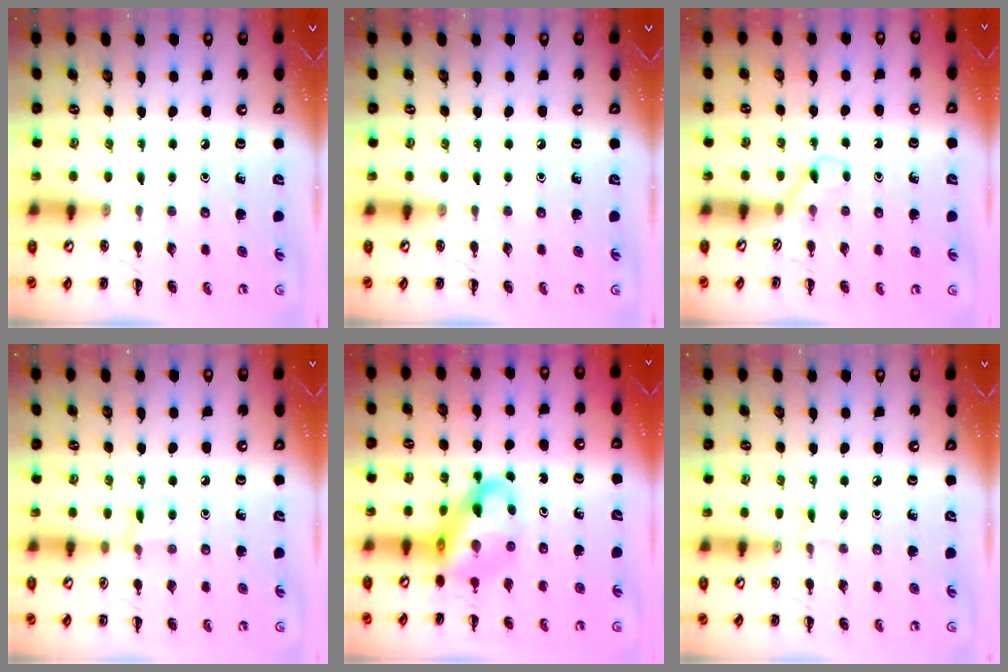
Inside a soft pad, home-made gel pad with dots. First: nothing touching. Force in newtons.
{"total": 0.0}
{"total": 2.1, "press": 2.0, "slide": 0.8}
{"total": 5.8, "press": 5.6, "slide": 1.8}
{"total": 12.5, "press": 12.1, "slide": 3.0}
{"total": 3.5, "press": 3.3, "slide": 1.1}